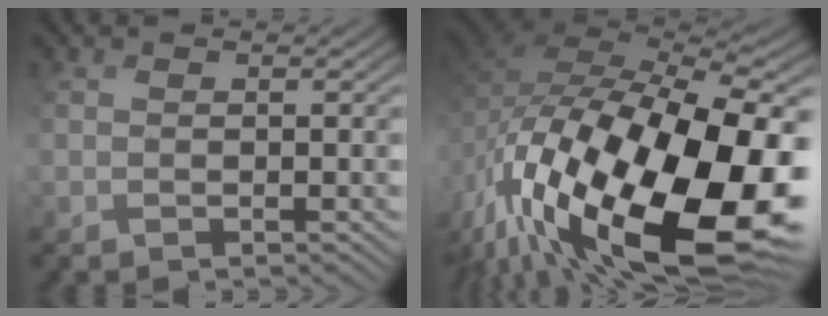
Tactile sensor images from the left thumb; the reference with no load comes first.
{"total": 20.0, "force": [-6.6, 9.8, 16.2], "torque": [-0.325, -0.035, -0.092]}